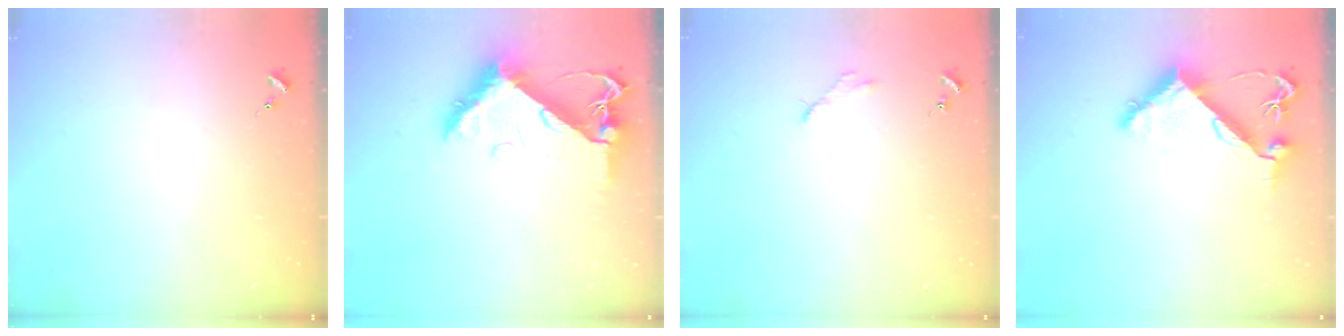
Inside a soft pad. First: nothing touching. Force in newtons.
{"total": 11.3, "press": 11.3, "slide": 1.2}
{"total": 2.8, "press": 2.8, "slide": 0.4}
{"total": 7.9, "press": 7.8, "slide": 1.0}